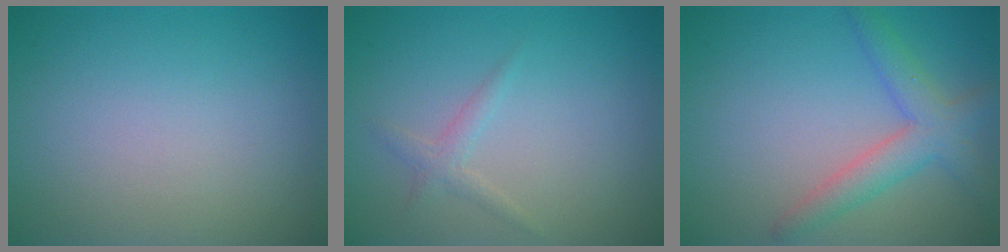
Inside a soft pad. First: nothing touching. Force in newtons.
{"total": 1.3, "press": 1.3, "slide": 0.0}
{"total": 3.7, "press": 3.7, "slide": 0.3}